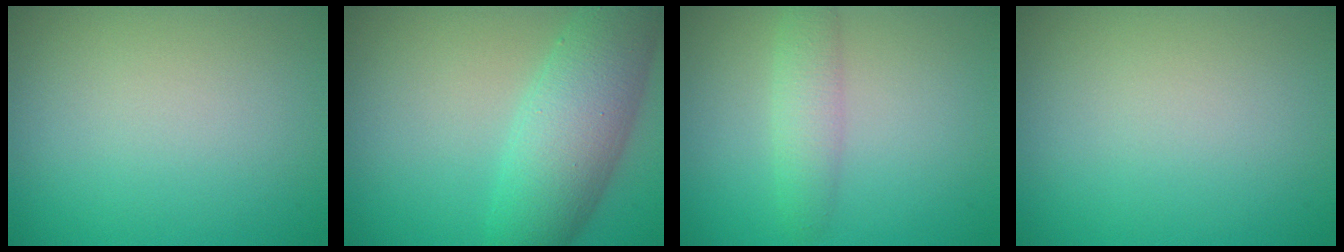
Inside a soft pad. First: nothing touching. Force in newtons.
{"total": 7.3, "press": 7.3, "slide": 0.3}
{"total": 2.4, "press": 2.4, "slide": 0.1}
{"total": 0.0}